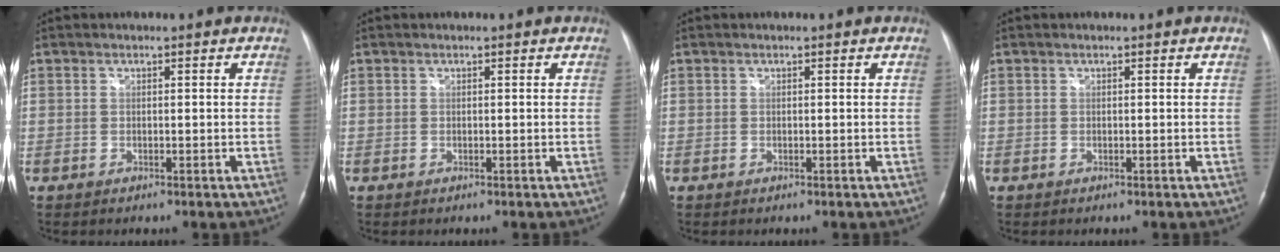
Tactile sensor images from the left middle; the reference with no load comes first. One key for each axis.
{"total": 0.0}
{"total": 0.0}
{"total": 0.0}